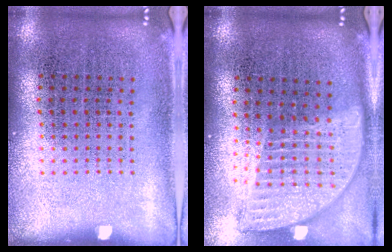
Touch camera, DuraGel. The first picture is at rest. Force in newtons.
{"total": 1.9, "press": 1.5, "slide": 1.1}